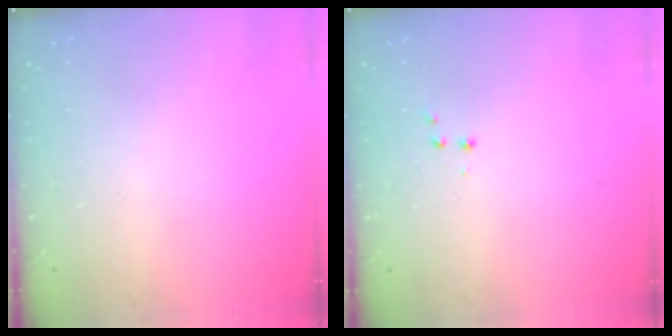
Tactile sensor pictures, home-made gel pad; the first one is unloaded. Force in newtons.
{"total": 2.6, "press": 2.5, "slide": 0.6}